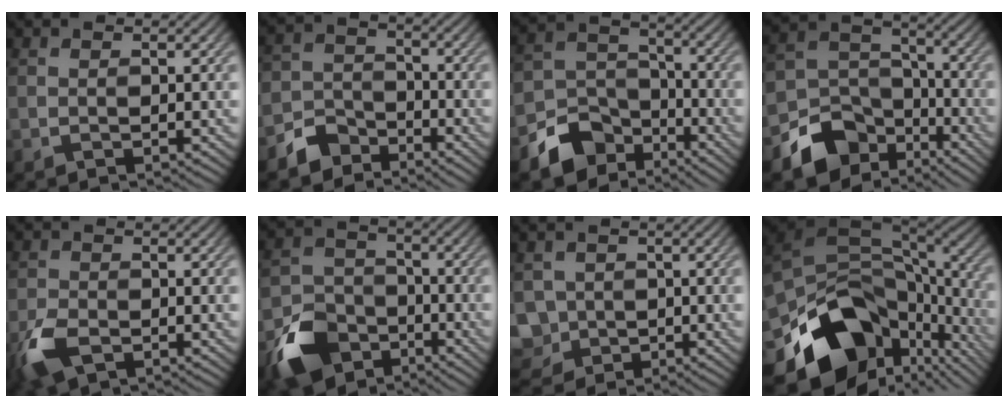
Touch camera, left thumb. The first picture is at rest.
{"total": 6.0, "force": [-4.3, 3.8, 1.5], "torque": [-0.033, 0.000, -0.101]}
{"total": 10.0, "force": [-6.4, 6.7, 4.0], "torque": [-0.091, -0.021, -0.120]}
{"total": 11.4, "force": [-6.8, 7.7, 4.9], "torque": [-0.120, -0.023, -0.119]}
{"total": 5.2, "force": [-2.7, 2.8, 3.4], "torque": [-0.081, -0.008, -0.060]}
{"total": 10.0, "force": [-5.6, 6.8, 4.8], "torque": [-0.109, -0.019, -0.121]}
{"total": 6.1, "force": [-1.8, 5.6, 1.6], "torque": [-0.051, -0.019, -0.047]}
{"total": 18.6, "force": [-6.7, 12.1, 12.5], "torque": [-0.232, -0.048, -0.078]}